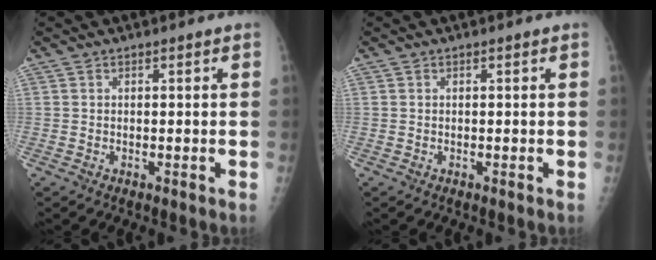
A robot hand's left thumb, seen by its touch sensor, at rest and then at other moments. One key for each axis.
{"total": 0.0}